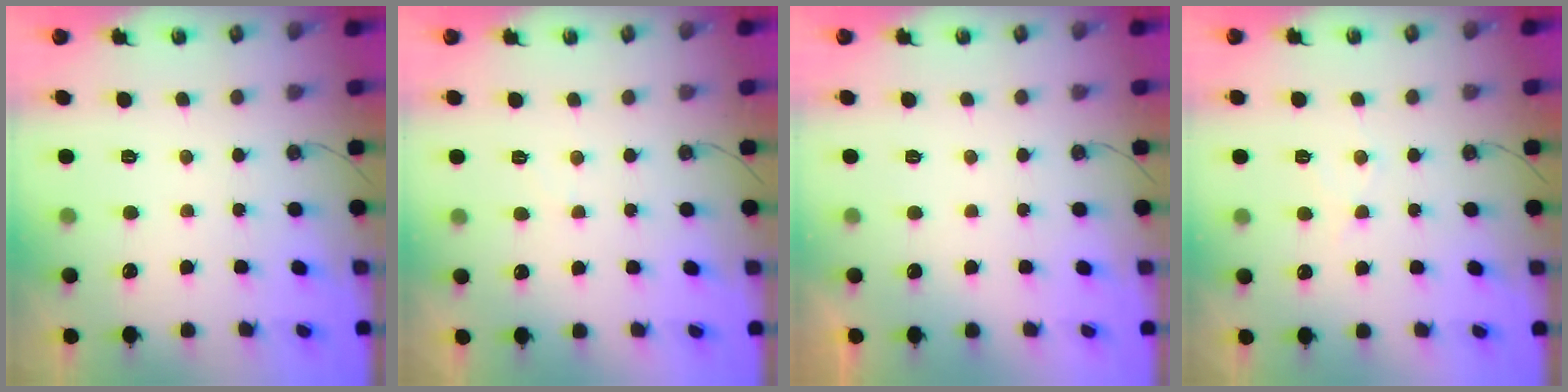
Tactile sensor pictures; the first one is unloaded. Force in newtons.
{"total": 2.8, "press": 2.8, "slide": 0.5}
{"total": 0.0}
{"total": 5.4, "press": 5.4, "slide": 0.8}